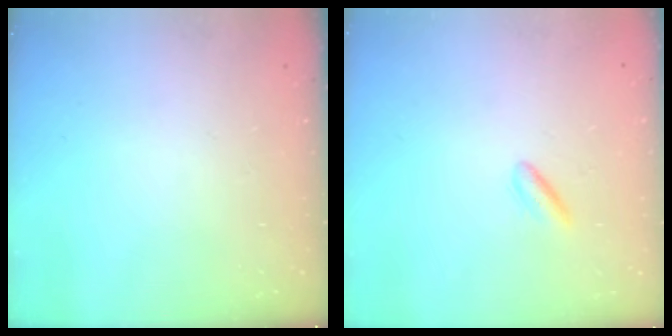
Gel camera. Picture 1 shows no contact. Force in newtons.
{"total": 2.5, "press": 2.3, "slide": 1.0}